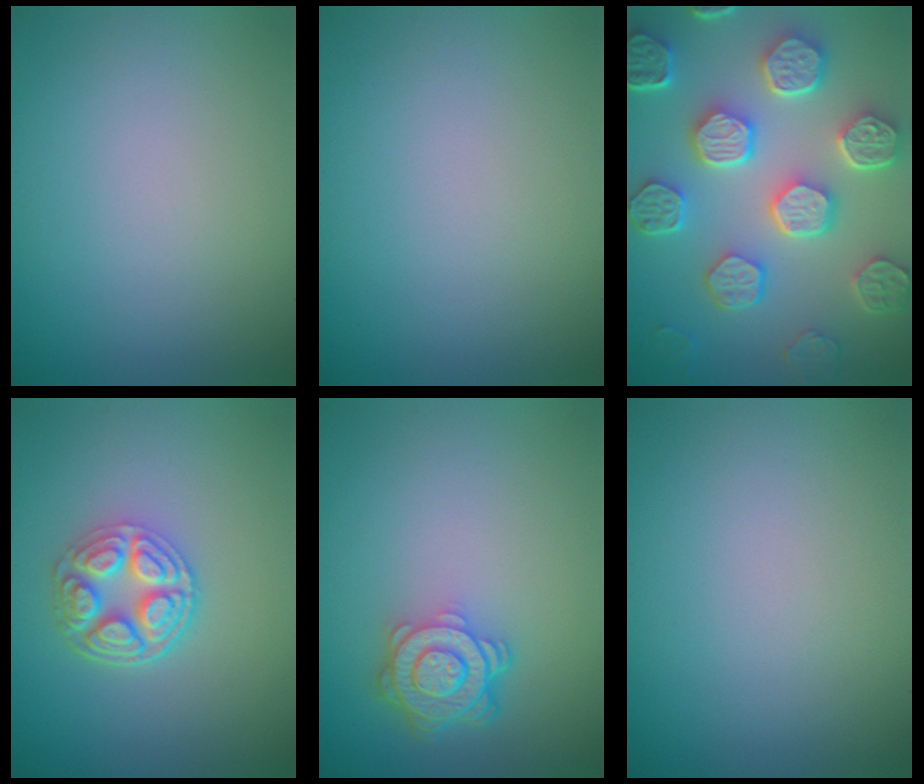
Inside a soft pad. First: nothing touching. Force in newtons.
{"total": 0.0}
{"total": 8.5, "press": 6.6, "slide": 5.3}
{"total": 4.7, "press": 3.7, "slide": 2.8}
{"total": 4.7, "press": 3.7, "slide": 3.0}
{"total": 0.0}